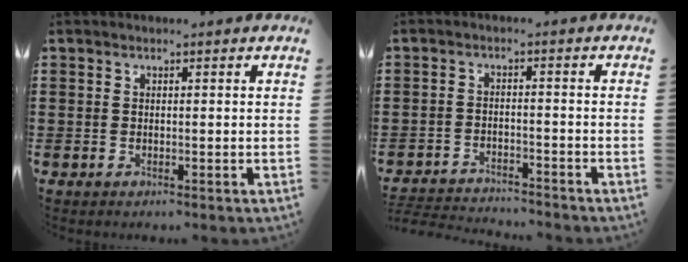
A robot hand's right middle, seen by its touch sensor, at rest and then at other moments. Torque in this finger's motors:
{"motor_torque": [0.13, 0.05, 0.04, 0.00]}